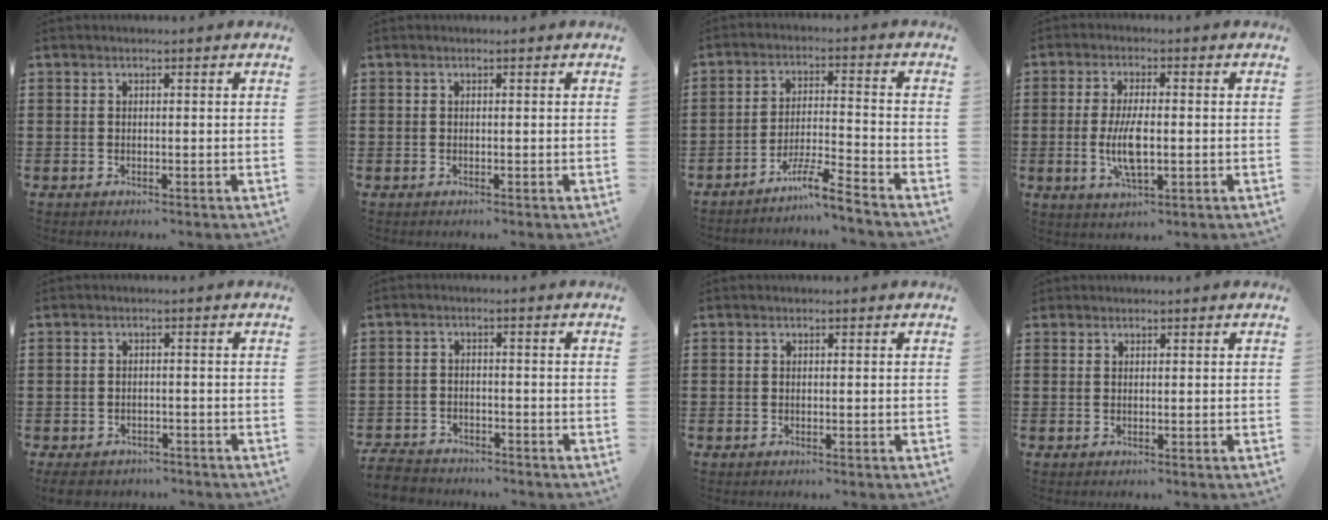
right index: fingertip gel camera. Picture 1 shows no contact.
{"total": 0.0}
{"total": 6.1, "force": [-5.4, -0.5, 2.7], "torque": [-0.061, -0.011, -0.106]}
{"total": 6.6, "force": [-0.8, 2.3, 6.1], "torque": [-0.135, -0.006, -0.022]}
{"total": 2.3, "force": [-2.1, 0.7, 0.3], "torque": [-0.018, 0.000, -0.048]}
{"total": 3.3, "force": [-3.3, 0.6, 0.2], "torque": [-0.022, -0.003, -0.073]}
{"total": 0.0}
{"total": 0.5, "force": [0.4, 0.2, -0.1], "torque": [0.001, 0.001, 0.009]}